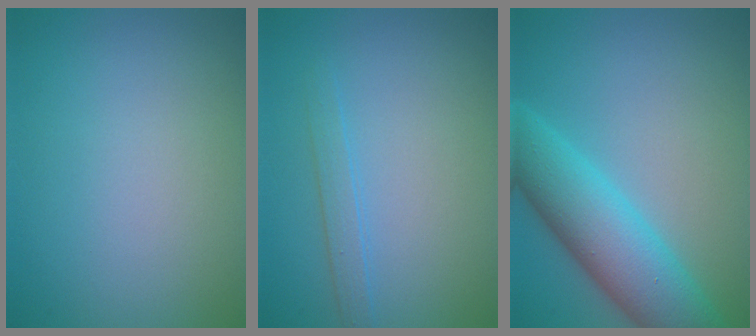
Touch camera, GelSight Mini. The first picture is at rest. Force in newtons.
{"total": 1.3, "press": 1.3, "slide": 0.1}
{"total": 7.6, "press": 7.6, "slide": 0.2}